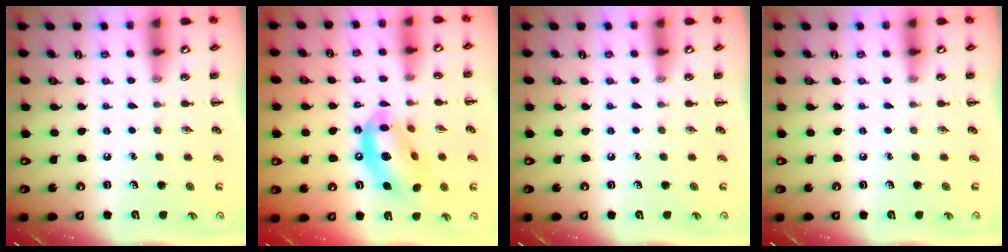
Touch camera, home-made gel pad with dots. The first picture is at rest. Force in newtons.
{"total": 13.8, "press": 13.3, "slide": 3.7}
{"total": 0.0}
{"total": 0.0}